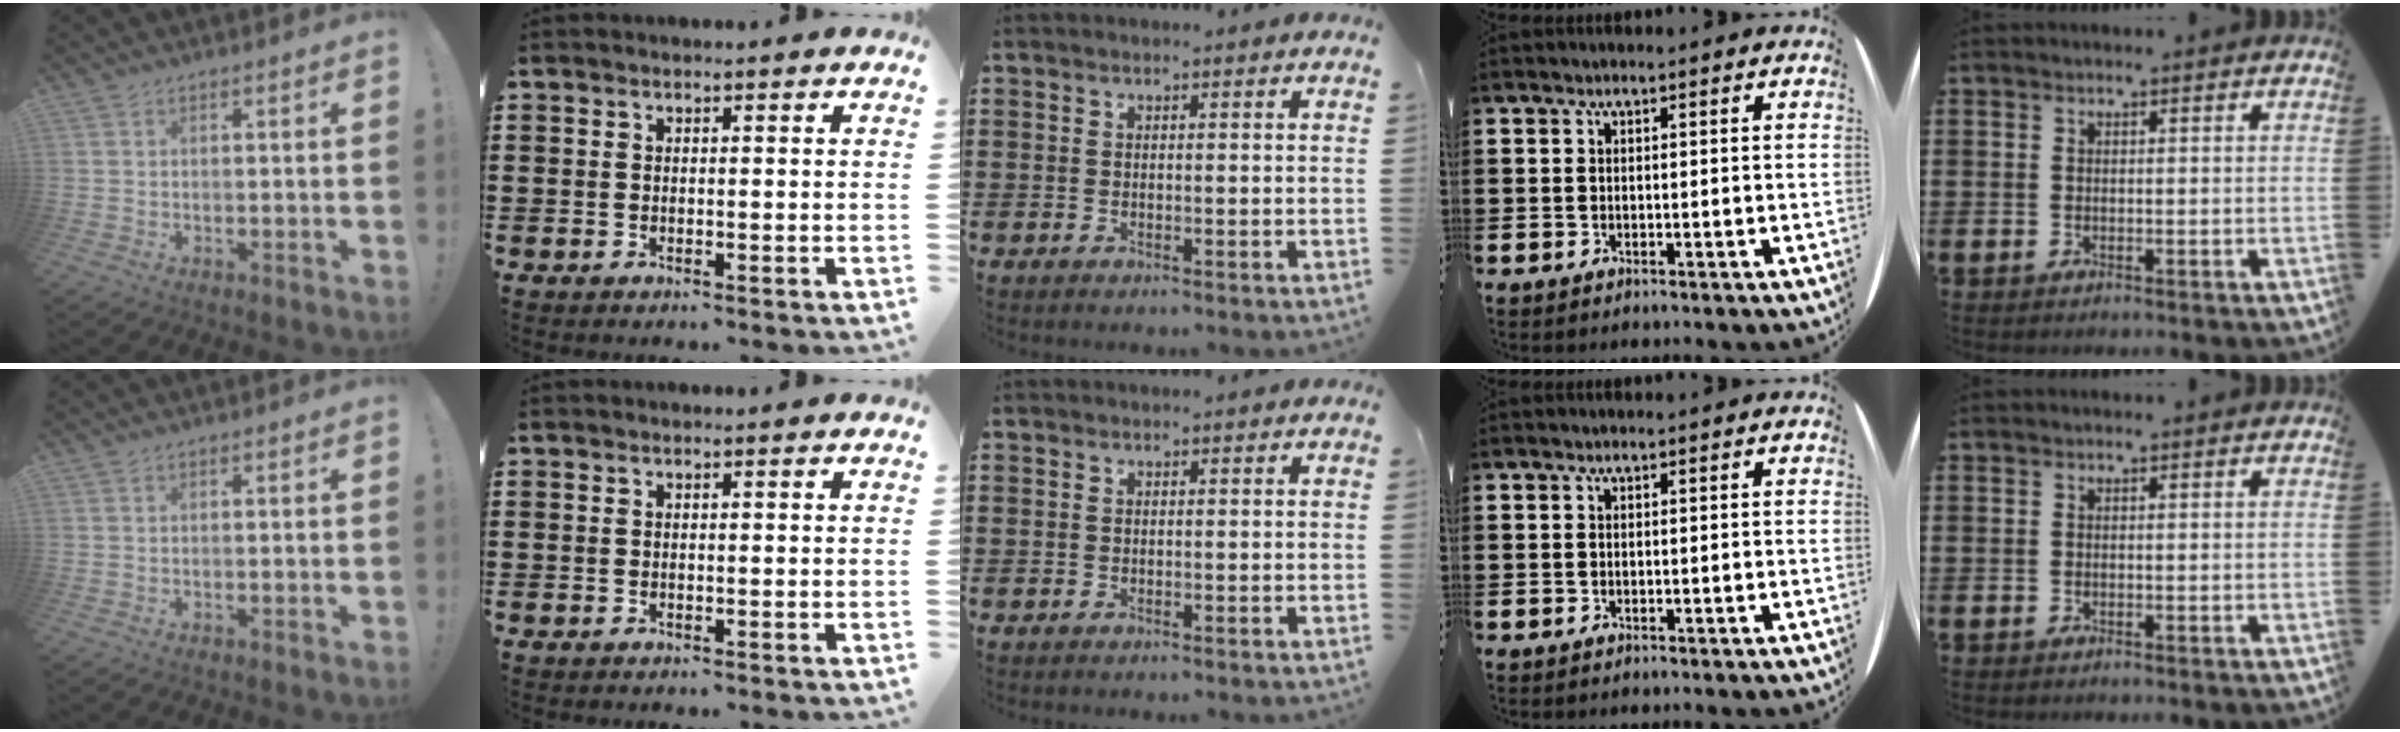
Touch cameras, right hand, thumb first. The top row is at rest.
{}